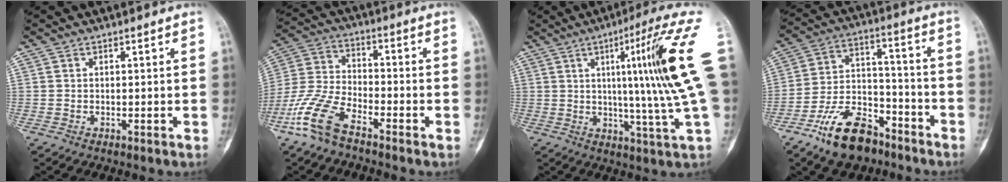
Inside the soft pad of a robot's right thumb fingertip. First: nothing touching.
{"total": 11.2, "force": [-7.3, 4.6, 7.2], "torque": [-0.166, 0.032, -0.155]}
{"total": 20.3, "force": [3.5, 0.4, 20.0], "torque": [-0.292, -0.006, 0.043]}
{"total": 15.0, "force": [-9.9, 7.8, 8.1], "torque": [-0.122, 0.080, -0.178]}